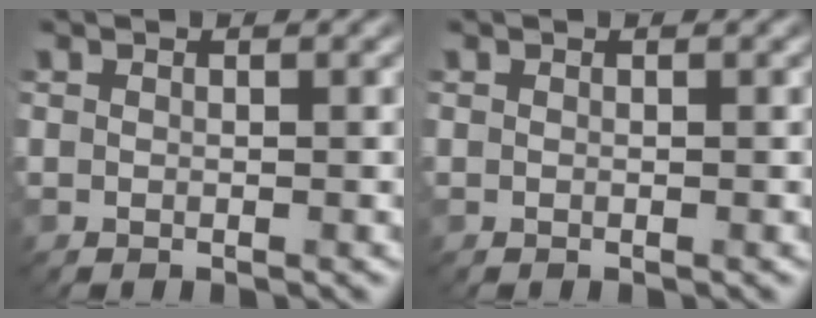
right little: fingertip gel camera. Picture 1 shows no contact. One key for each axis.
{"total": 0.0}